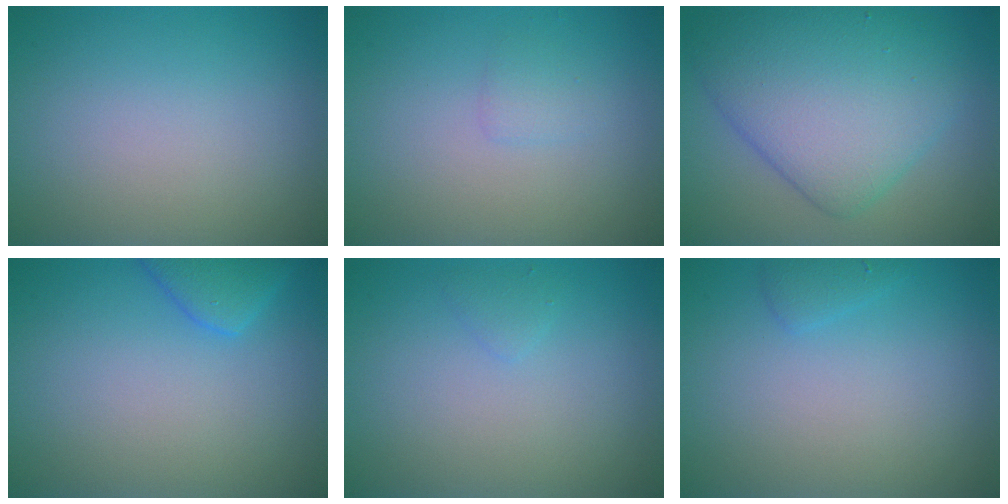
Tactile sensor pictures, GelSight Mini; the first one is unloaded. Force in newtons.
{"total": 1.0, "press": 1.0, "slide": 0.0}
{"total": 8.4, "press": 8.4, "slide": 0.3}
{"total": 2.5, "press": 2.5, "slide": 0.4}
{"total": 0.7, "press": 0.7, "slide": 0.0}
{"total": 1.0, "press": 1.0, "slide": 0.1}